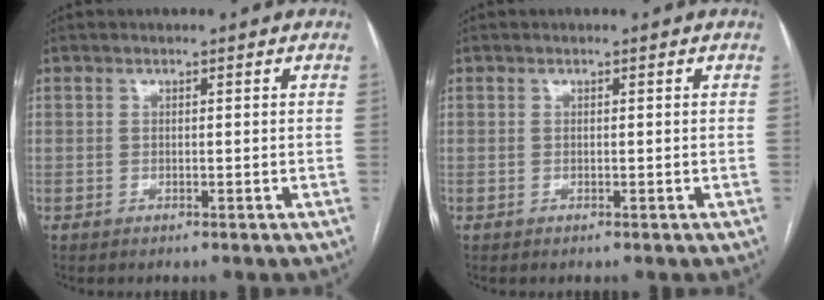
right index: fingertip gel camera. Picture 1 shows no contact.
{"total": 0.0}